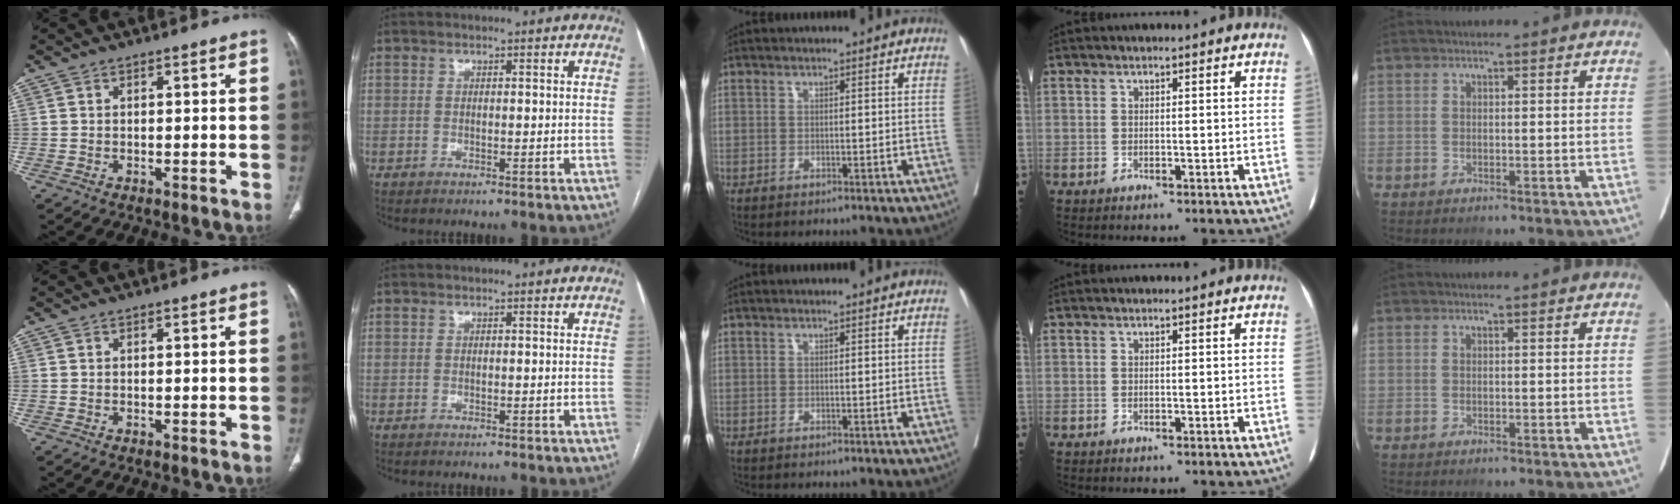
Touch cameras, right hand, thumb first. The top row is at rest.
{}